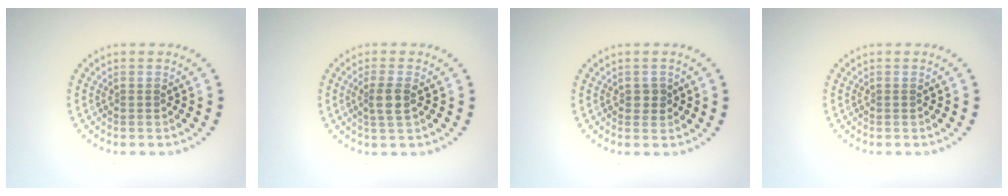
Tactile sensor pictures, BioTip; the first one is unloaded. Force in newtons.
{"total": 2.1, "press": 1.9, "slide": 1.0}
{"total": 1.2, "press": 1.2, "slide": 0.3}
{"total": 0.0}